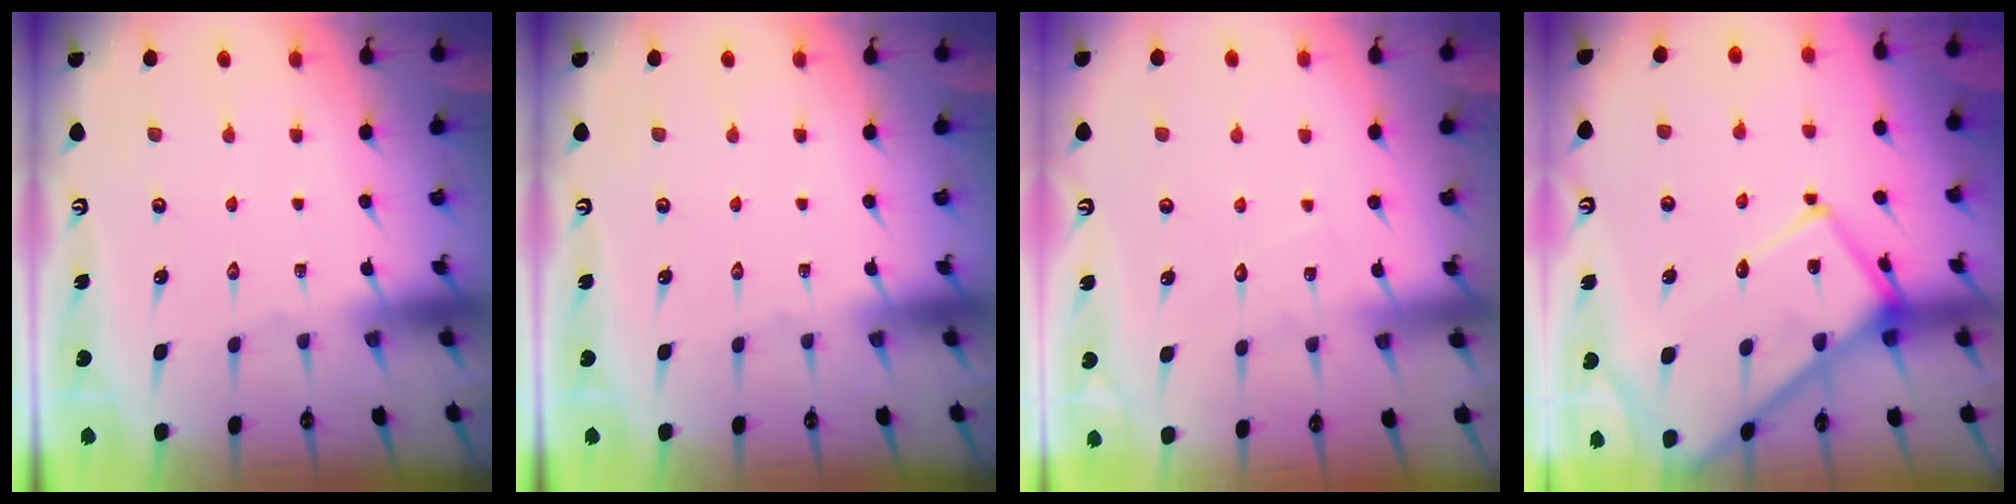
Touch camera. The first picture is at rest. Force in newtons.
{"total": 0.0}
{"total": 3.8, "press": 3.7, "slide": 0.3}
{"total": 18.4, "press": 18.3, "slide": 1.7}